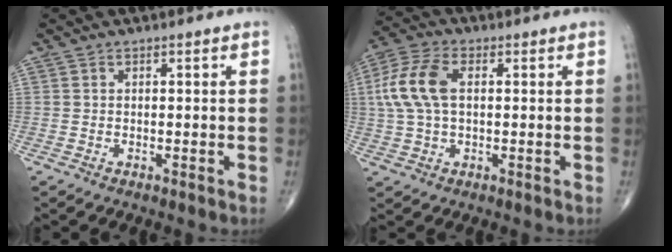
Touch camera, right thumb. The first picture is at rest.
{"total": 10.2, "force": [1.5, 5.7, 8.3], "torque": [-0.192, 0.018, 0.026]}